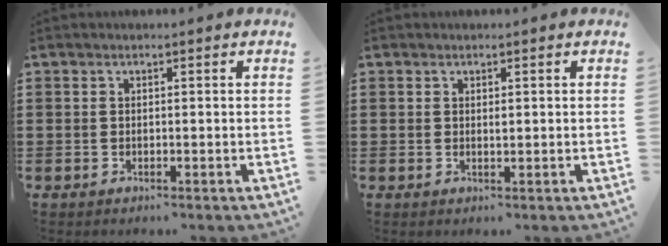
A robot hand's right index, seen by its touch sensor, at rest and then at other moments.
{"total": 0.7, "force": [0.2, 0.3, 0.6], "torque": [-0.012, 0.001, 0.004]}